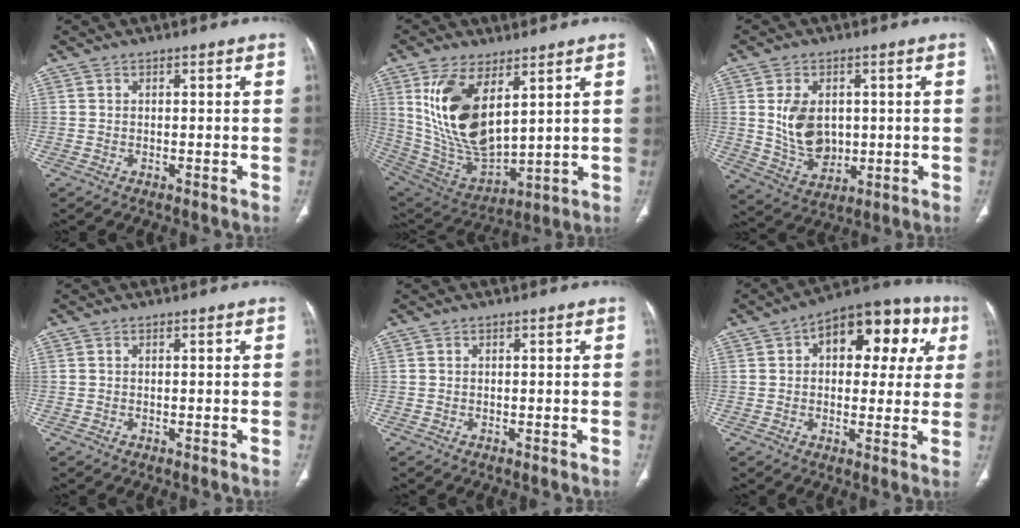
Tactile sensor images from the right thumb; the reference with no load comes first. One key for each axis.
{"total": 18.0, "fx": 6.7, "fy": 8.6, "fz": 14.3, "tx": -0.263, "ty": -0.028, "tz": 0.151}
{"total": 9.9, "fx": 1.1, "fy": 7.1, "fz": 6.8, "tx": -0.097, "ty": -0.012, "tz": 0.038}
{"total": 0.0}
{"total": 0.0}
{"total": 17.6, "fx": 5.4, "fy": 9.9, "fz": 13.5, "tx": -0.125, "ty": 0.025, "tz": 0.064}